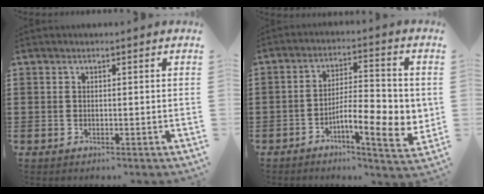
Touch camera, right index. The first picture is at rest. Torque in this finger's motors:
{"motor_torque": [1.36, -0.78, 0.77, 0.18]}